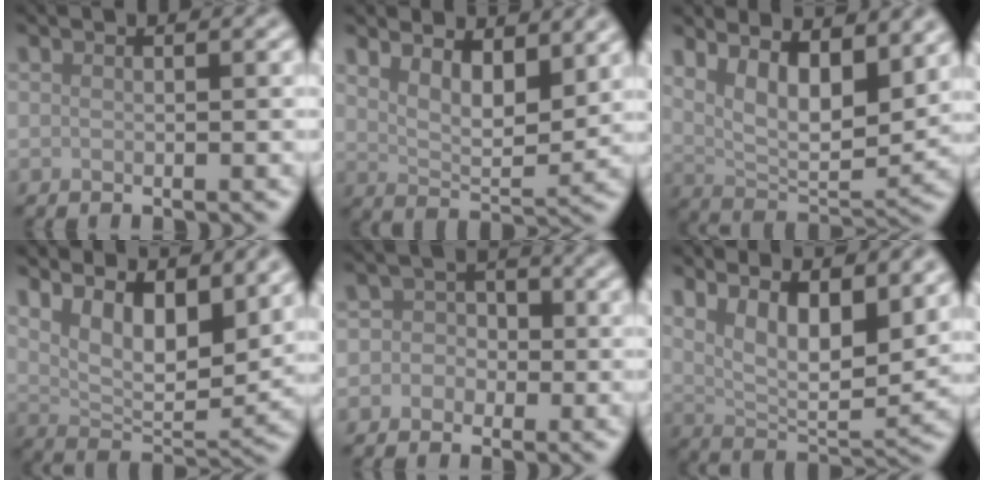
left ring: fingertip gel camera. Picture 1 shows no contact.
{"total": 5.1, "force": [3.1, 2.1, 3.4], "torque": [-0.064, -0.010, 0.048]}
{"total": 9.0, "force": [4.2, 3.7, 7.0], "torque": [-0.120, -0.008, 0.075]}
{"total": 8.4, "force": [4.3, 3.6, 6.2], "torque": [-0.109, -0.010, 0.075]}
{"total": 3.5, "force": [-0.8, 3.3, 0.8], "torque": [0.019, 0.021, -0.041]}
{"total": 9.9, "force": [4.8, 3.7, 7.8], "torque": [-0.123, -0.001, 0.079]}